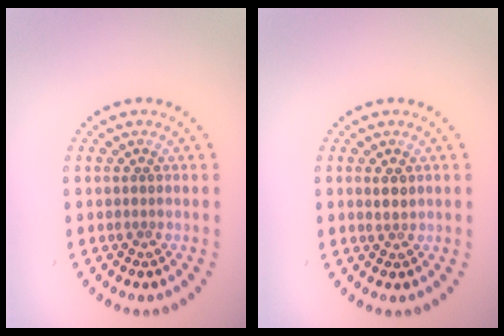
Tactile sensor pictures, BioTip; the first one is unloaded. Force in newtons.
{"total": 1.0, "press": 0.9, "slide": 0.5}